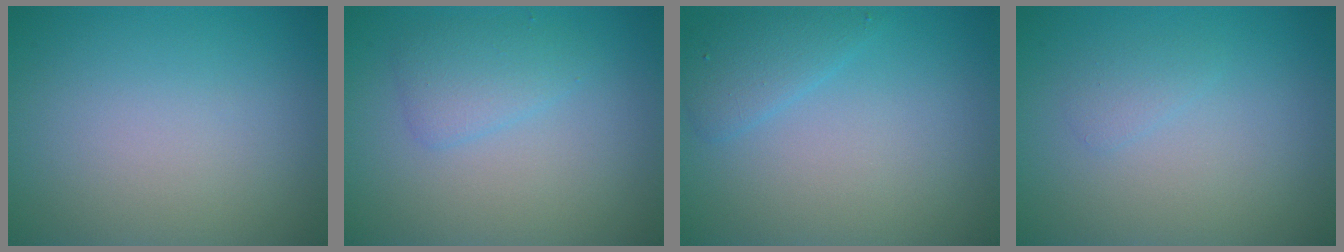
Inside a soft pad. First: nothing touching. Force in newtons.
{"total": 2.1, "press": 2.1, "slide": 0.1}
{"total": 2.0, "press": 2.0, "slide": 0.1}
{"total": 0.9, "press": 0.9, "slide": 0.0}